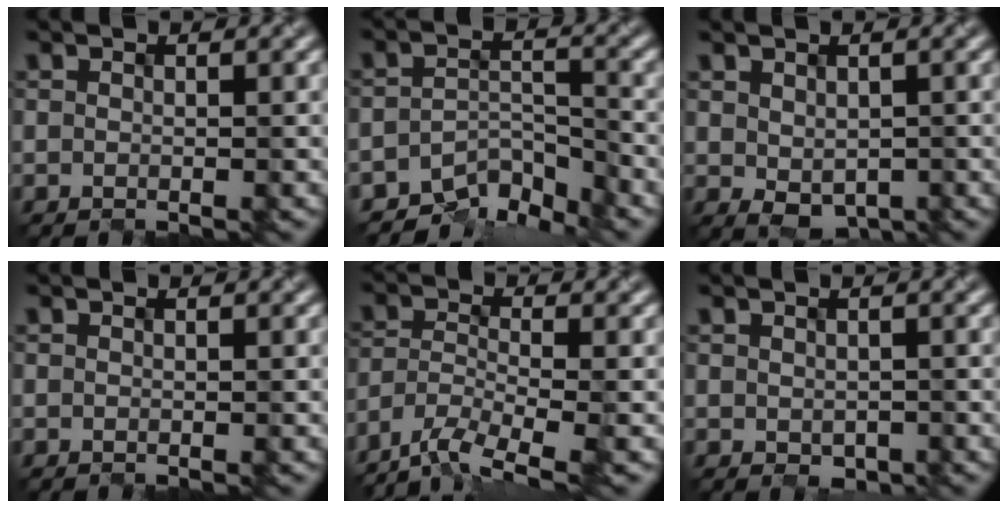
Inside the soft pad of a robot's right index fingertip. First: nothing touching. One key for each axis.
{"total": 4.3, "fx": -4.1, "fy": 1.2, "fz": 0.9, "tx": -0.003, "ty": -0.002, "tz": -0.073}
{"total": 1.8, "fx": 0.3, "fy": 1.4, "fz": 1.0, "tx": -0.019, "ty": -0.007, "tz": 0.019}
{"total": 0.0}
{"total": 6.8, "fx": -5.4, "fy": 1.6, "fz": 3.8, "tx": -0.078, "ty": -0.019, "tz": -0.097}
{"total": 0.8, "fx": -0.2, "fy": 0.8, "fz": 0.2, "tx": -0.005, "ty": -0.007, "tz": 0.006}